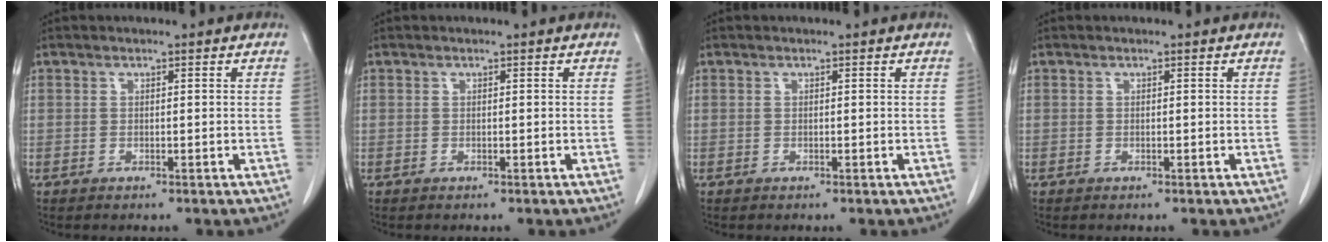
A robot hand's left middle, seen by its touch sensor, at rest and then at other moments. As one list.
[{"total": 0.0}, {"total": 0.0}, {"total": 0.0}]